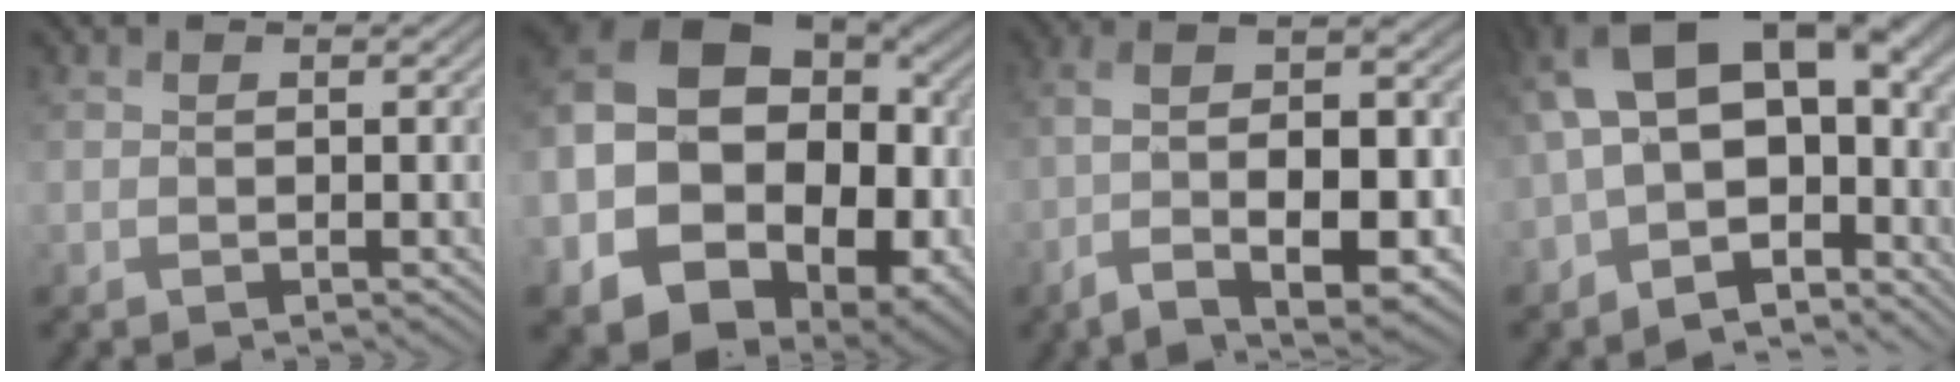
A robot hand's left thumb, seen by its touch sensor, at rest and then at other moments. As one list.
[{"total": 22.3, "force": [-5.0, 17.0, 13.5], "torque": [-0.262, -0.034, -0.091]}, {"total": 13.3, "force": [-5.4, 5.0, 11.0], "torque": [-0.203, -0.014, -0.076]}, {"total": 16.3, "force": [-1.9, 10.0, 12.7], "torque": [-0.228, -0.013, -0.004]}]